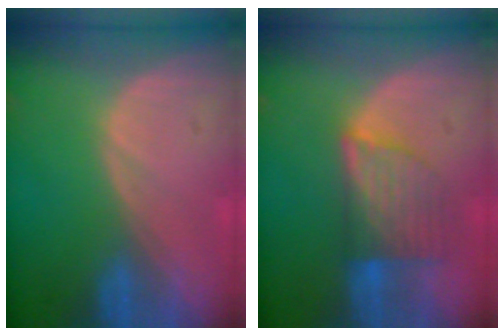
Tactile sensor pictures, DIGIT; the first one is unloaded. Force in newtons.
{"total": 7.2, "press": 6.3, "slide": 3.4}